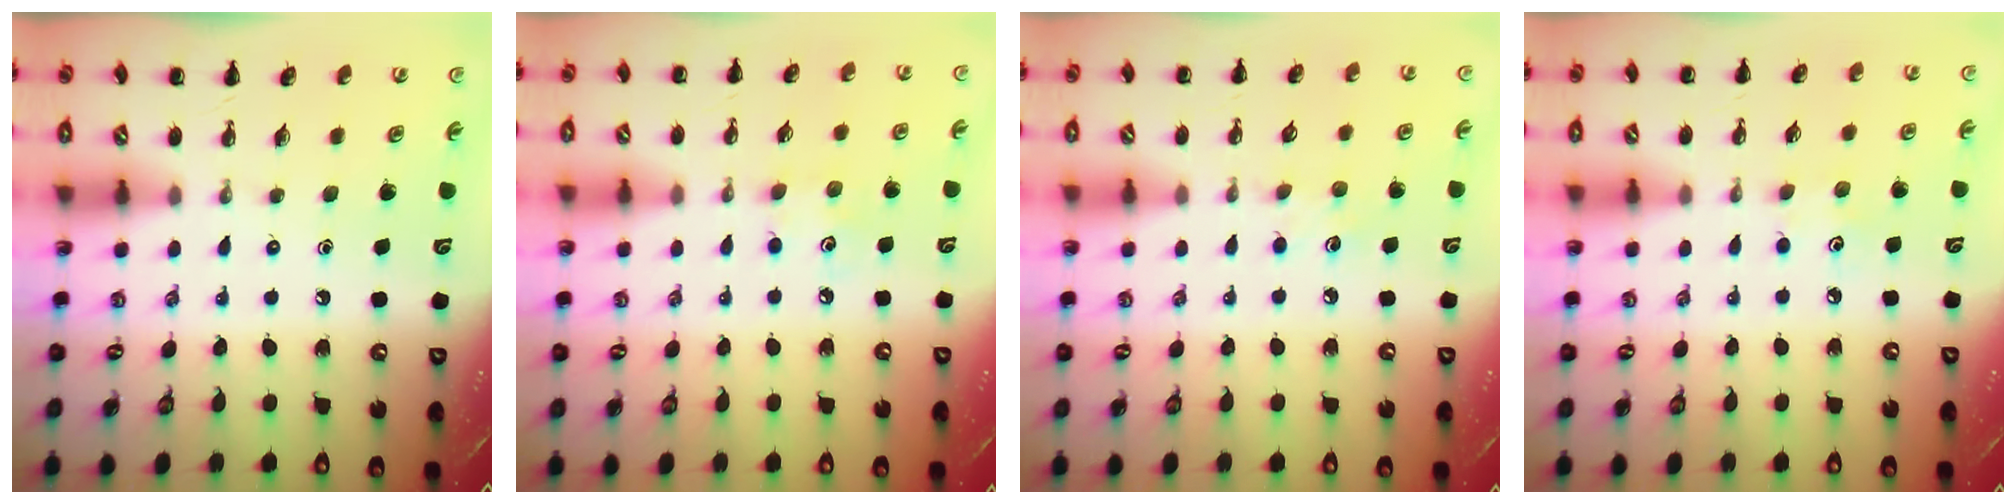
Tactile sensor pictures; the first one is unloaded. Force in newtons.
{"total": 4.9, "press": 4.8, "slide": 1.1}
{"total": 4.9, "press": 4.8, "slide": 1.3}
{"total": 3.4, "press": 3.3, "slide": 0.8}